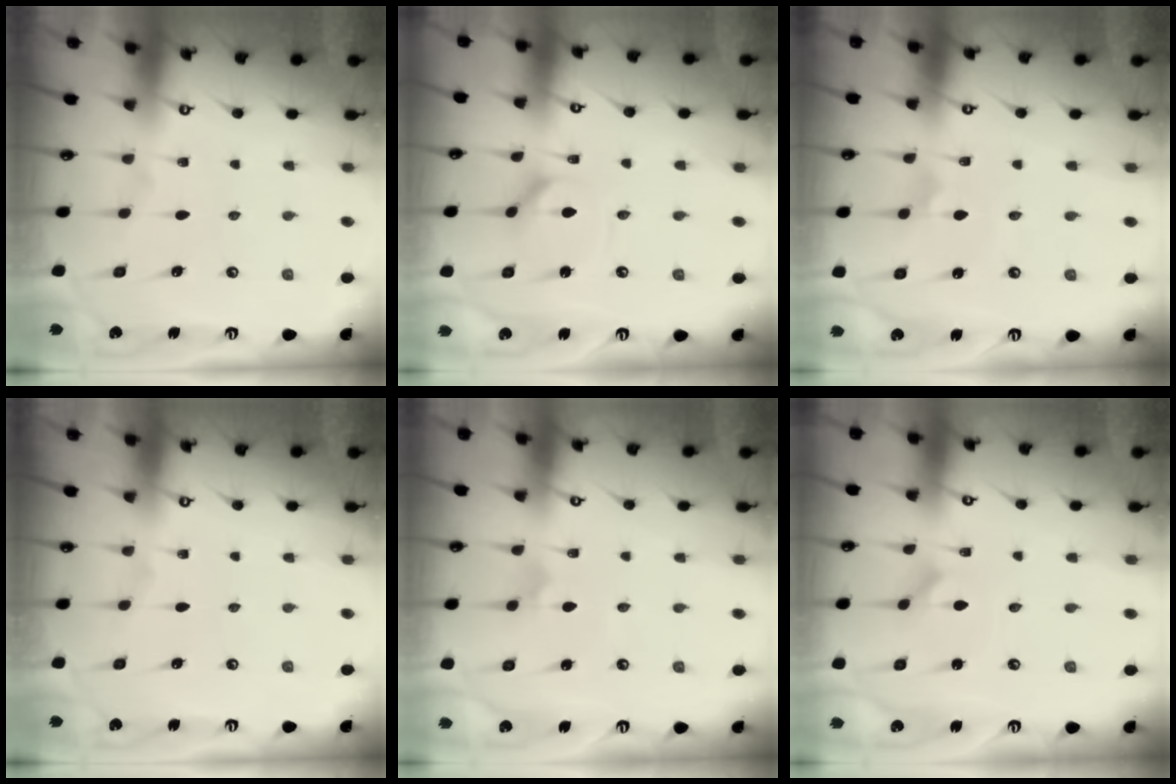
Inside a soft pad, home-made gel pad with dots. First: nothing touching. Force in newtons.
{"total": 5.4, "press": 5.4, "slide": 0.6}
{"total": 1.1, "press": 1.0, "slide": 0.4}
{"total": 0.0}
{"total": 3.0, "press": 3.0, "slide": 0.2}
{"total": 1.0, "press": 1.0, "slide": 0.2}